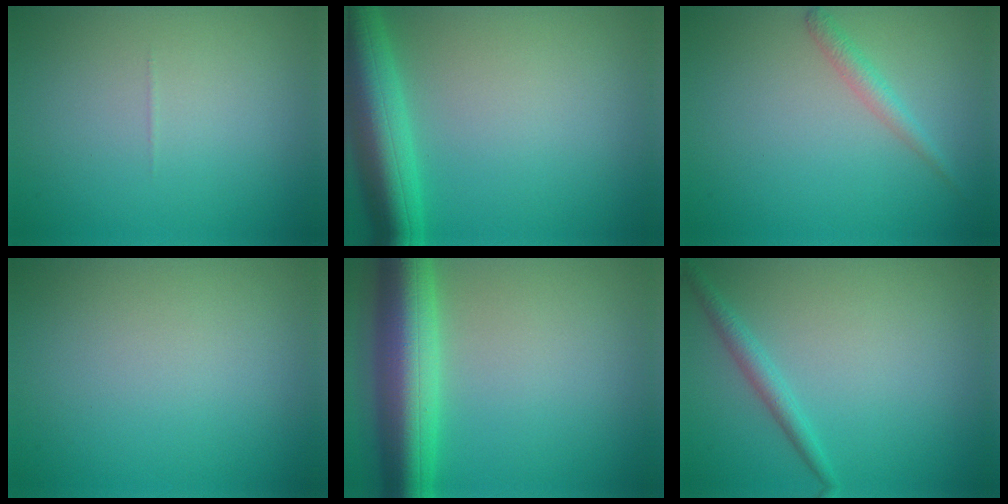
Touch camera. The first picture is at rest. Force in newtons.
{"total": 7.5, "press": 7.5, "slide": 0.4}
{"total": 1.6, "press": 1.6, "slide": 0.0}
{"total": 0.0}
{"total": 8.8, "press": 8.8, "slide": 0.4}
{"total": 1.8, "press": 1.8, "slide": 0.1}